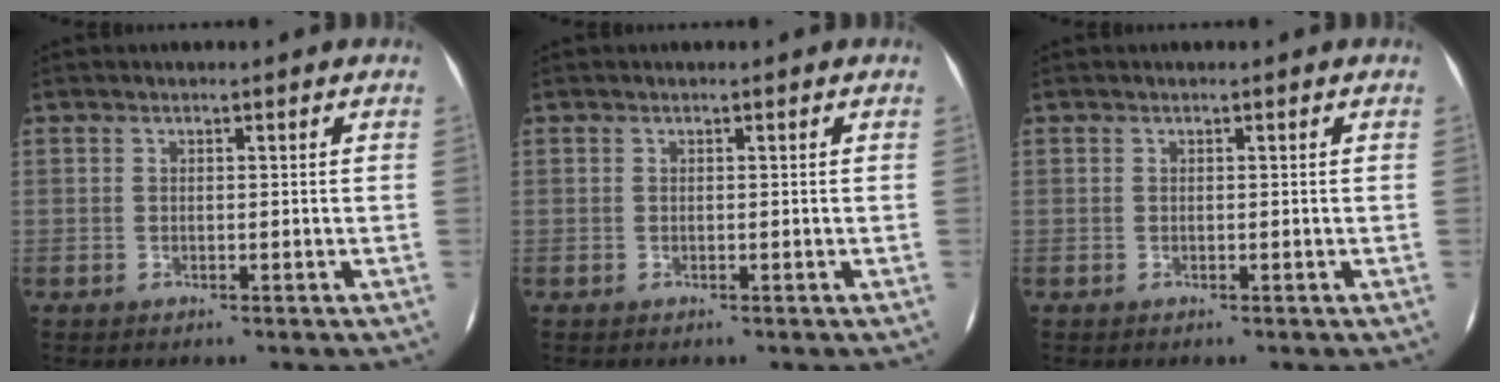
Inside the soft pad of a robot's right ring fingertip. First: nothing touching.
{"total": 0.0}
{"total": 0.0}